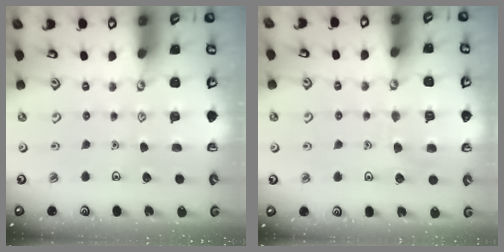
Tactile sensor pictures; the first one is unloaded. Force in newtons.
{"total": 5.2, "press": 5.2, "slide": 0.5}